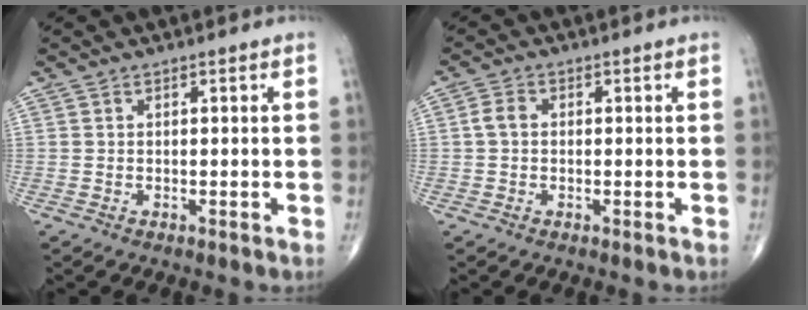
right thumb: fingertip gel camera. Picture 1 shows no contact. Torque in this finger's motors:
{"motor_torque": [-0.31, 0.31, 0.00, -0.07, 0.03]}